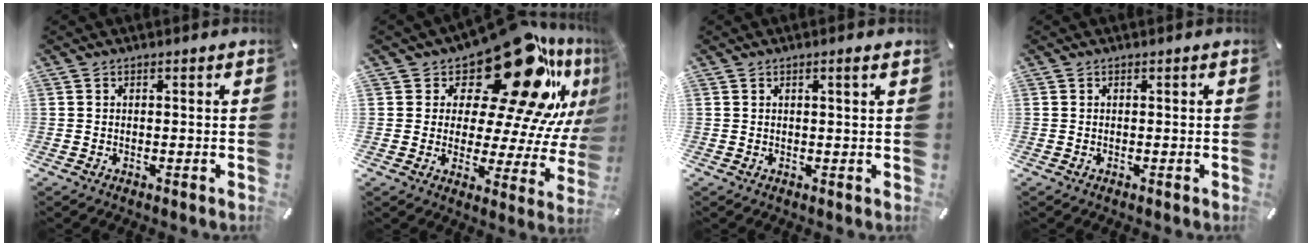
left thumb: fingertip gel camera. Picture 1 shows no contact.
{"total": 26.3, "force": [16.0, 10.8, 17.9], "torque": [-0.237, -0.125, 0.259]}
{"total": 1.4, "force": [0.7, 0.0, 1.2], "torque": [-0.023, -0.001, 0.011]}
{"total": 0.0}